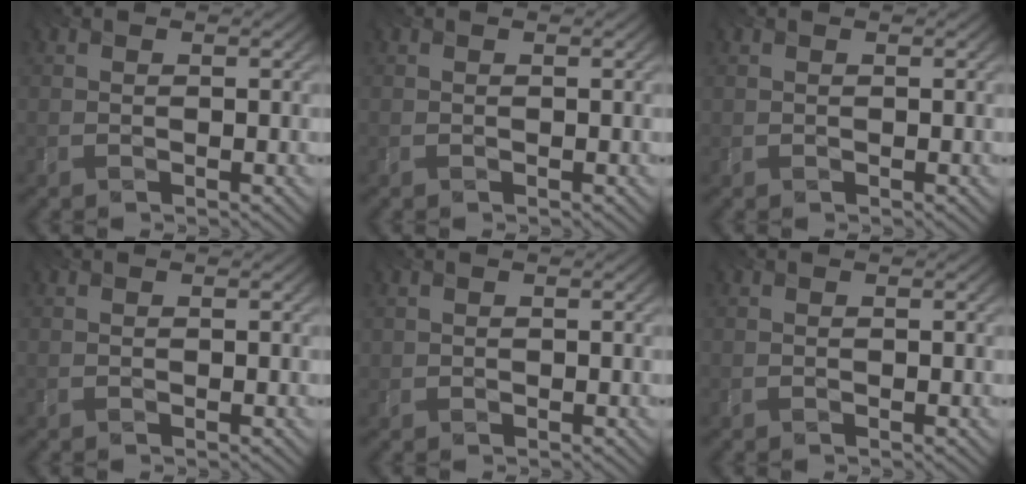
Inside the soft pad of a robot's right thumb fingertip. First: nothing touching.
{"total": 0.0}
{"total": 0.0}
{"total": 0.0}
{"total": 0.5, "force": [0.2, 0.3, -0.3], "torque": [0.007, 0.004, 0.010]}
{"total": 0.0}